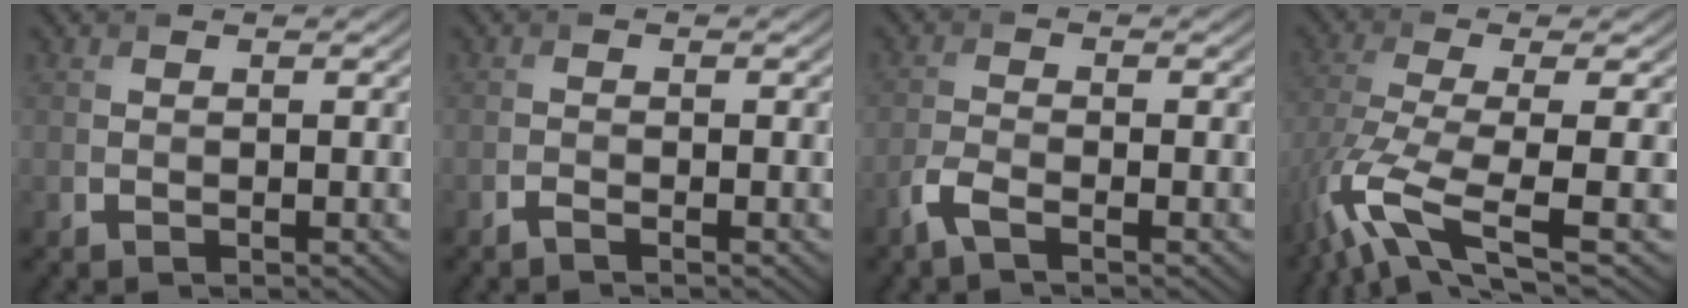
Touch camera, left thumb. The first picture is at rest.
{"total": 0.9, "force": [-0.7, 0.1, 0.5], "torque": [-0.009, 0.001, -0.017]}
{"total": 2.8, "force": [-1.9, 0.6, 1.9], "torque": [-0.048, -0.002, -0.049]}
{"total": 9.5, "force": [-4.3, 2.4, 8.1], "torque": [-0.174, -0.010, -0.091]}